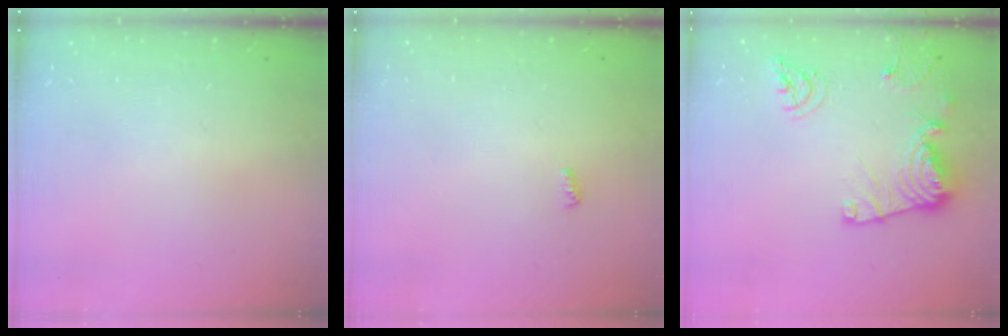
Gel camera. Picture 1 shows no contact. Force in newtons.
{"total": 3.5, "press": 3.5, "slide": 0.3}
{"total": 14.1, "press": 14.0, "slide": 1.1}